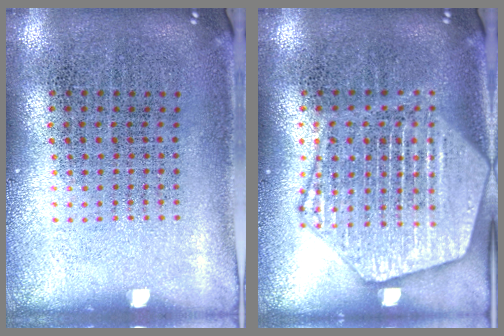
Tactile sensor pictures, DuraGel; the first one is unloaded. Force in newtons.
{"total": 3.5, "press": 3.5, "slide": 0.4}